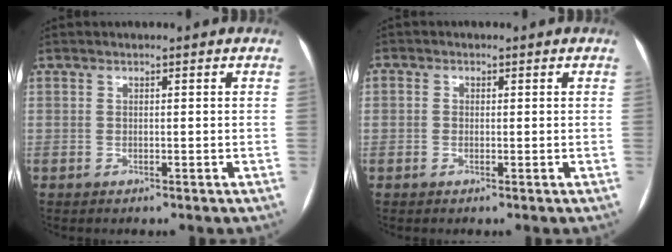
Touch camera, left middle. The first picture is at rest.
{"total": 1.3, "force": [0.0, 1.2, 0.5], "torque": [-0.008, 0.005, -0.003]}